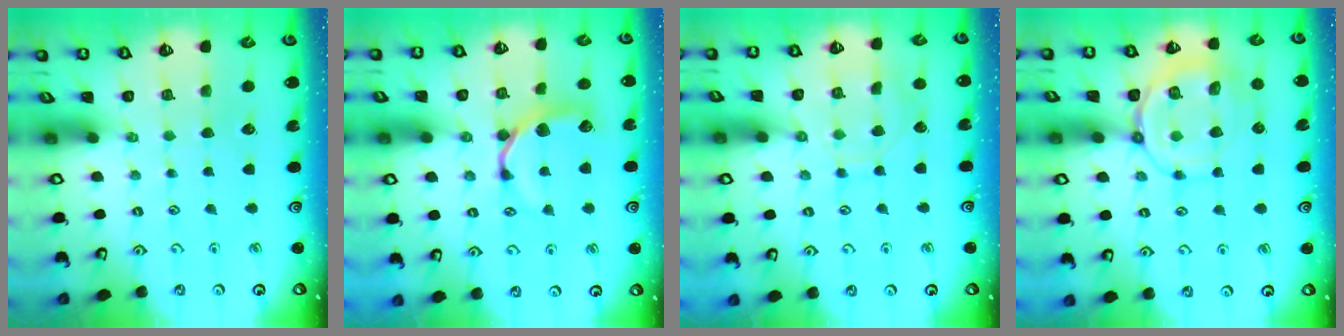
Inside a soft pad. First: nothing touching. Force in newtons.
{"total": 8.9, "press": 8.9, "slide": 0.9}
{"total": 8.4, "press": 8.4, "slide": 0.6}
{"total": 11.5, "press": 11.5, "slide": 1.2}